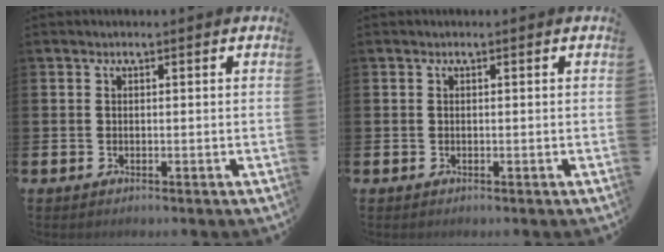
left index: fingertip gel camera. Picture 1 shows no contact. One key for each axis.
{"total": 0.0}